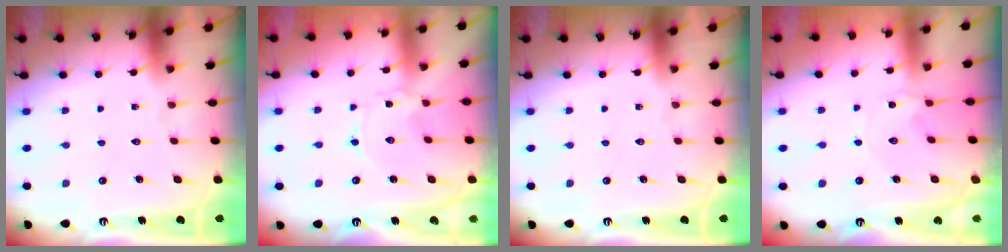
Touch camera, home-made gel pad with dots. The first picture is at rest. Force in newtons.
{"total": 0.0}
{"total": 0.0}
{"total": 0.9, "press": 0.8, "slide": 0.2}